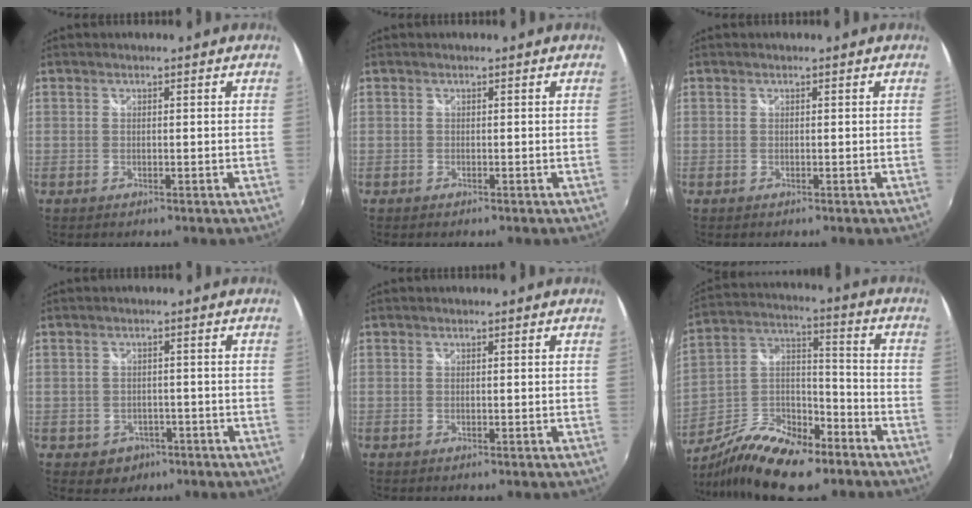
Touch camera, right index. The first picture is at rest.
{"total": 0.6, "force": [-0.4, 0.5, -0.1], "torque": [0.000, -0.001, -0.007]}
{"total": 0.0}
{"total": 4.5, "force": [-2.0, 3.9, 1.1], "torque": [-0.034, 0.002, -0.020]}
{"total": 0.0}
{"total": 19.8, "force": [-12.9, 8.1, 12.7], "torque": [-0.256, -0.014, -0.225]}